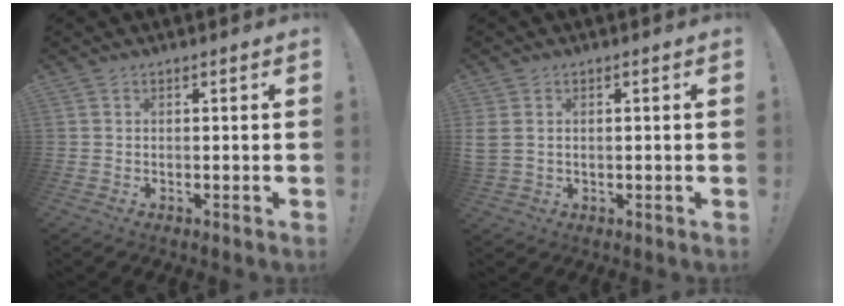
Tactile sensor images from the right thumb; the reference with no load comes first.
{"total": 3.0, "force": [0.9, 2.3, 1.7], "torque": [-0.032, -0.001, 0.016]}